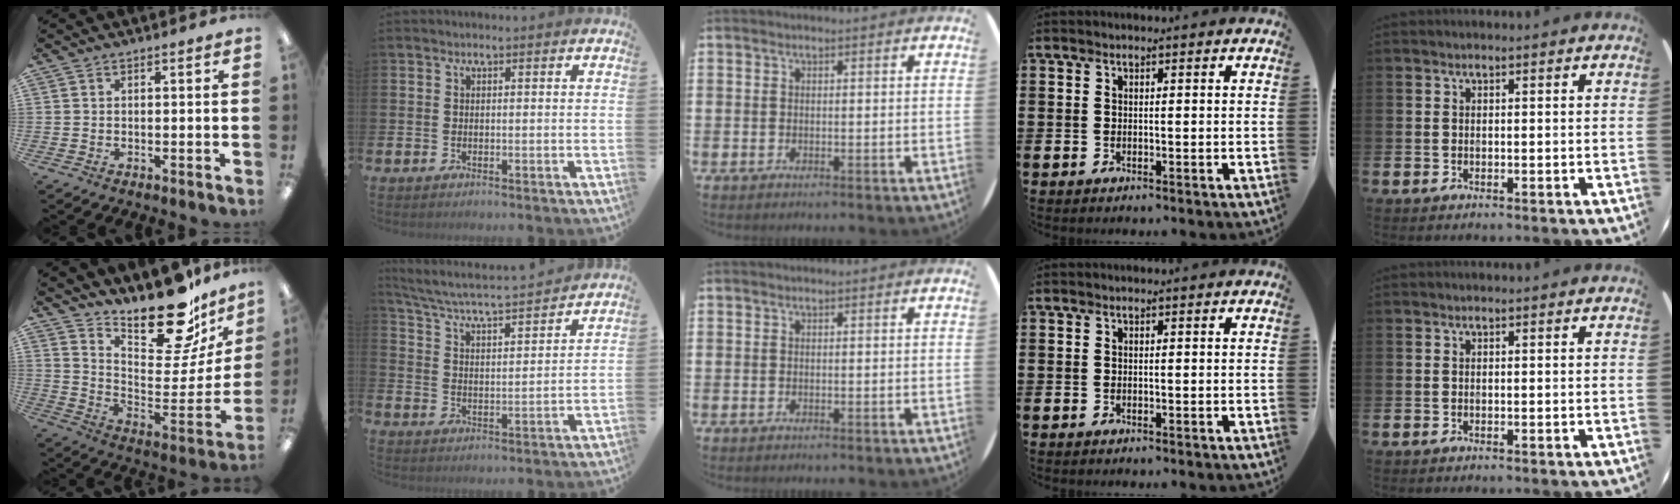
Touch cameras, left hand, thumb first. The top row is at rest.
{"thumb": {"total": 21.8, "force": [18.8, 6.3, 8.9], "torque": [-0.118, -0.152, 0.315]}, "index": {"total": 5.0, "force": [4.8, 0.2, 1.4], "torque": [-0.054, -0.046, 0.074]}}